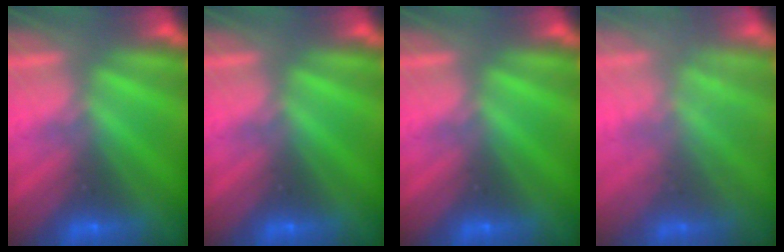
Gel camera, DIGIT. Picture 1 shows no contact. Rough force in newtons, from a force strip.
{"total": 0.0}
{"total": 0.0}
{"total": 2.1}